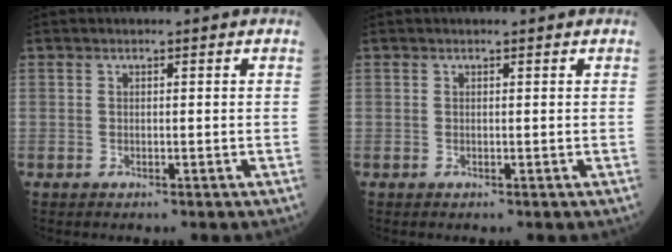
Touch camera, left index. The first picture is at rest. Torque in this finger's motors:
{"motor_torque": [-0.33, 0.05, -0.64, -0.04]}